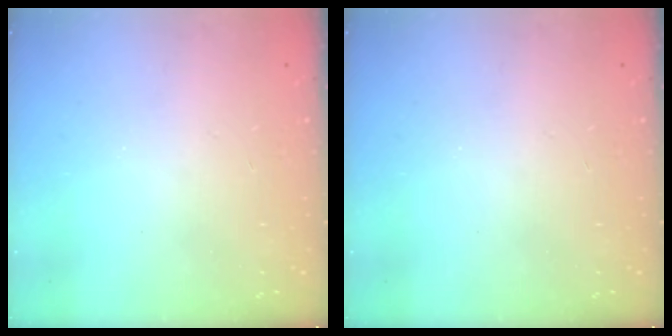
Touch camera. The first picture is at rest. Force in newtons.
{"total": 0.0}